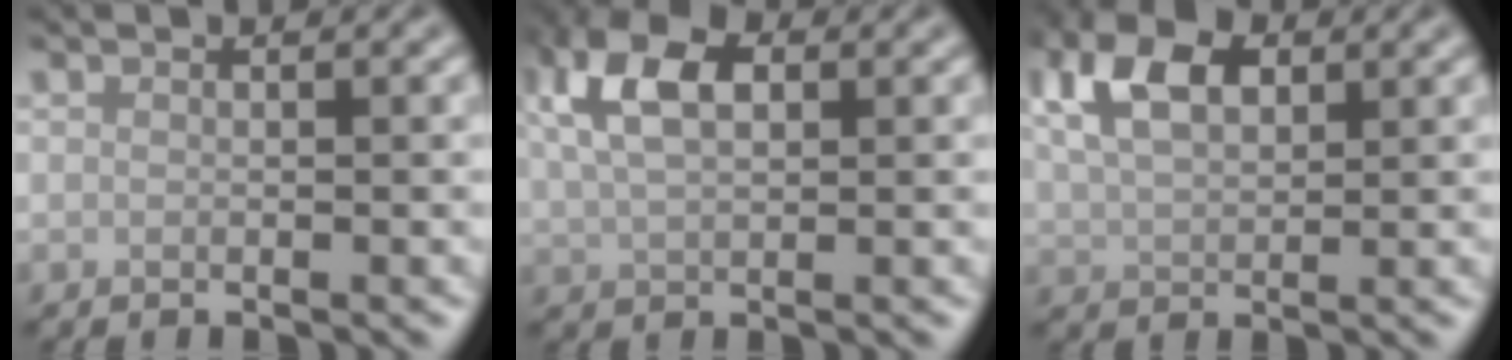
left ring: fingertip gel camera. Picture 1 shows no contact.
{"total": 7.0, "force": [2.3, 4.1, 5.2], "torque": [-0.123, 0.016, 0.038]}
{"total": 6.4, "force": [2.5, 3.8, 4.5], "torque": [-0.103, 0.013, 0.043]}